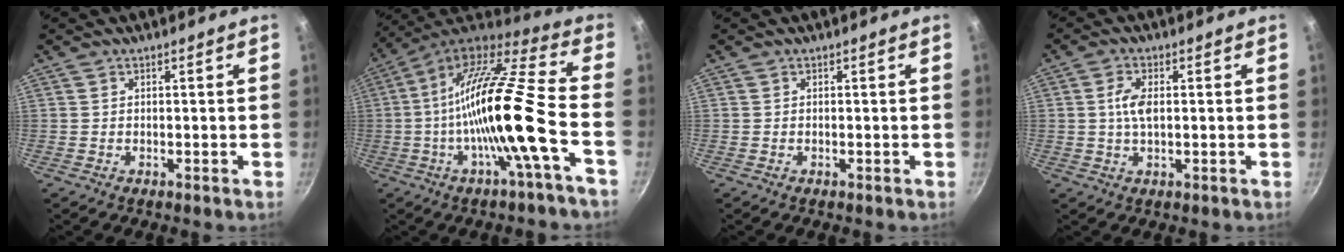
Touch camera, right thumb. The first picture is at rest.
{"total": 21.3, "force": [-5.2, 2.8, 20.5], "torque": [-0.341, 0.021, -0.107]}
{"total": 0.0}
{"total": 4.3, "force": [0.4, 2.0, 3.7], "torque": [-0.074, 0.005, 0.006]}